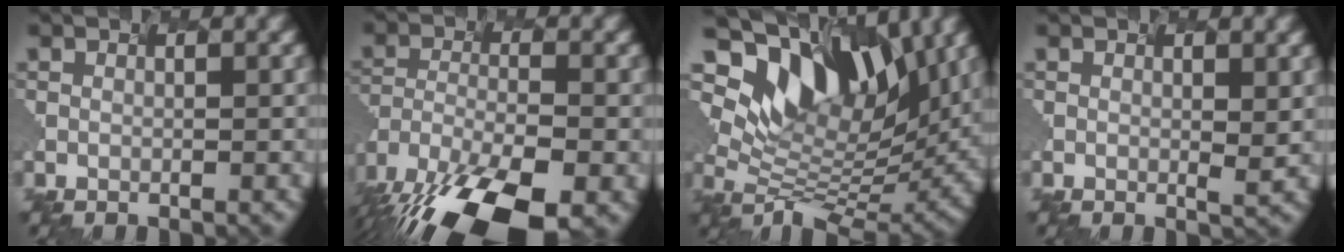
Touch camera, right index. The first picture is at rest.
{"total": 13.2, "force": [-9.5, 4.7, 7.9], "torque": [-0.178, -0.037, -0.148]}
{"total": 9.9, "force": [5.2, 5.0, 6.8], "torque": [-0.117, -0.004, 0.112]}
{"total": 1.0, "force": [0.6, -0.1, 0.9], "torque": [-0.019, -0.008, 0.018]}